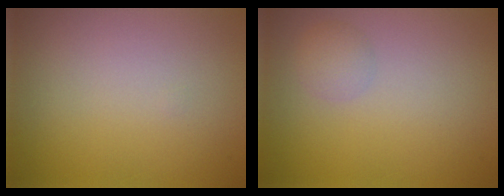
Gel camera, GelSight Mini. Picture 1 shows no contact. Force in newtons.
{"total": 1.4, "press": 1.4, "slide": 0.1}